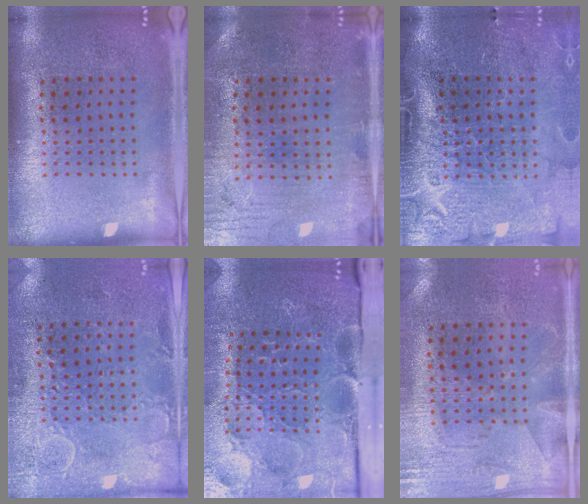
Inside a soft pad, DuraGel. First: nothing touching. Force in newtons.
{"total": 0.6, "press": 0.4, "slide": 0.5}
{"total": 4.4, "press": 3.7, "slide": 2.4}
{"total": 2.7, "press": 2.5, "slide": 0.9}
{"total": 4.0, "press": 3.7, "slide": 1.4}
{"total": 2.7, "press": 2.3, "slide": 1.5}